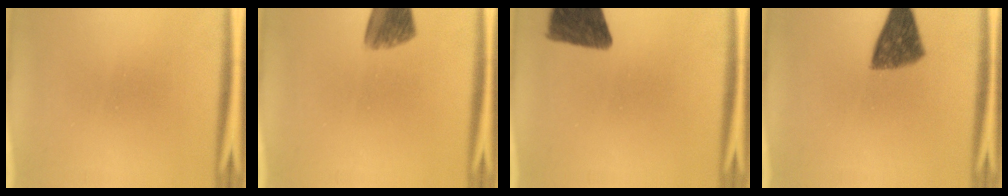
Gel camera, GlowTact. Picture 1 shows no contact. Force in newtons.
{"total": 7.5}
{"total": 11.2}
{"total": 9.2}